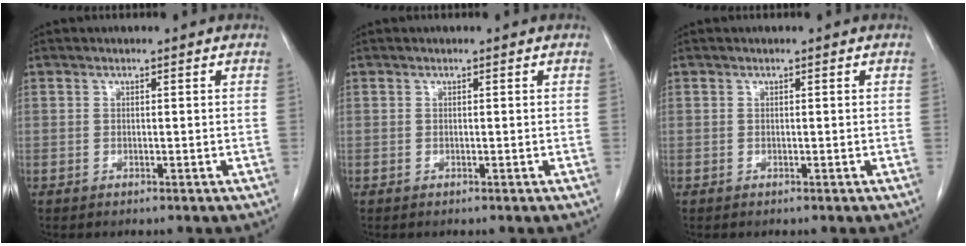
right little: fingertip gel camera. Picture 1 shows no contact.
{"total": 0.0}
{"total": 0.0}